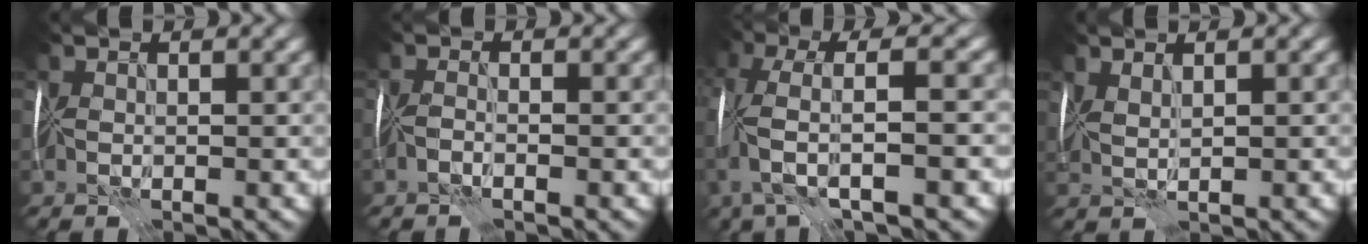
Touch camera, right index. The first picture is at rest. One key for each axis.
{"total": 1.2, "fx": -0.9, "fy": -0.8, "fz": -0.1, "tx": -0.001, "ty": 0.004, "tz": -0.018}
{"total": 5.0, "fx": -0.9, "fy": 0.8, "fz": 4.9, "tx": -0.100, "ty": 0.018, "tz": -0.026}
{"total": 1.0, "fx": 0.8, "fy": -0.5, "fz": 0.3, "tx": -0.011, "ty": 0.001, "tz": 0.023}